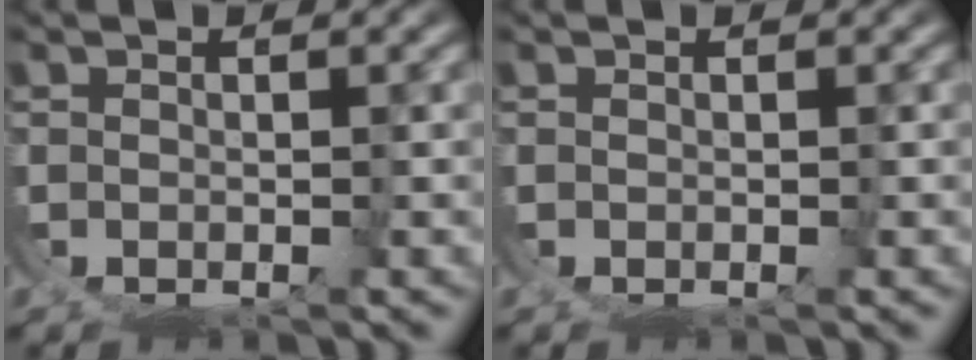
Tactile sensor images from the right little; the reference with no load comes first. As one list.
[{"total": 0.0}]